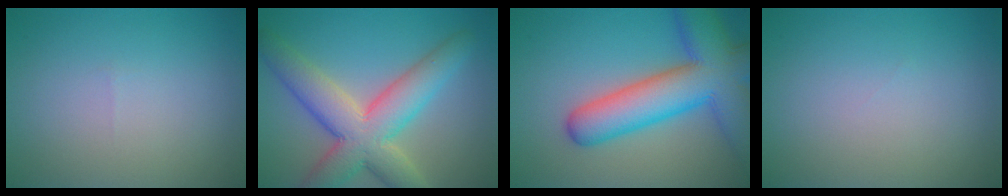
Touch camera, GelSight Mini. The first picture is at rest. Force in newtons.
{"total": 8.6, "press": 8.6, "slide": 0.6}
{"total": 10.8, "press": 10.8, "slide": 0.6}
{"total": 0.0}